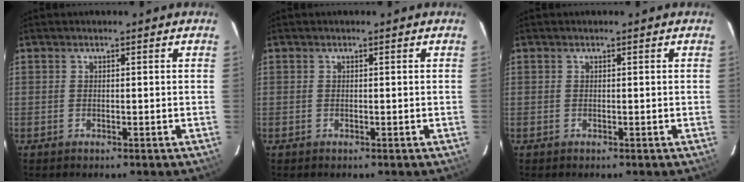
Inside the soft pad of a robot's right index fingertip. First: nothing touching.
{"total": 0.0}
{"total": 0.0}